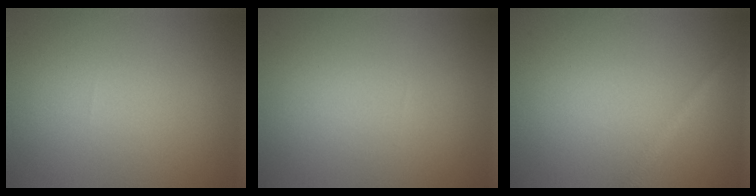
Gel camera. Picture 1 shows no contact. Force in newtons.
{"total": 0.0}
{"total": 1.2, "press": 1.2, "slide": 0.0}